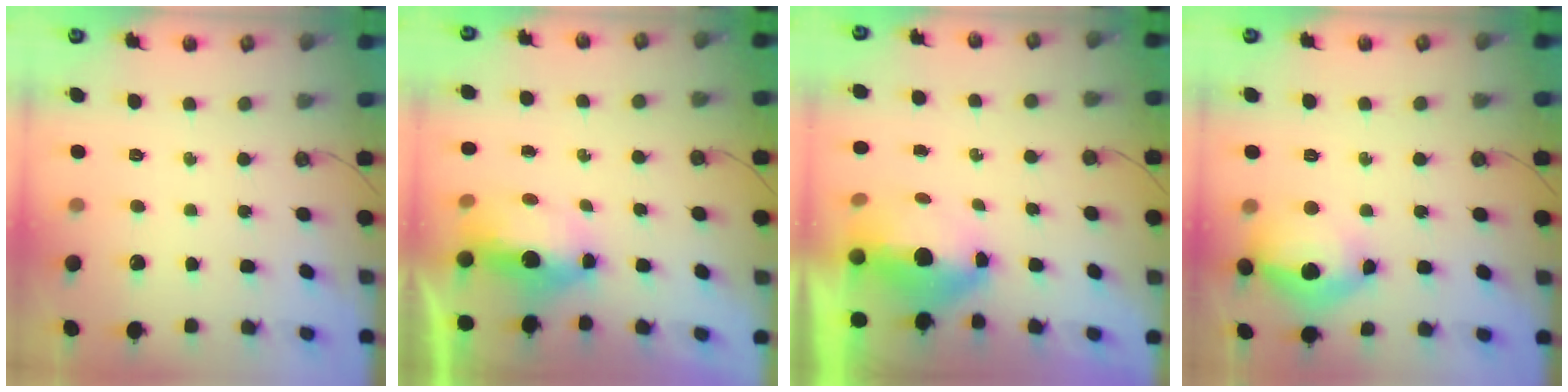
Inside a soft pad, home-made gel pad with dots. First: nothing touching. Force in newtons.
{"total": 11.4, "press": 8.3, "slide": 7.7}
{"total": 6.2, "press": 6.0, "slide": 1.2}
{"total": 20.4, "press": 16.3, "slide": 12.3}